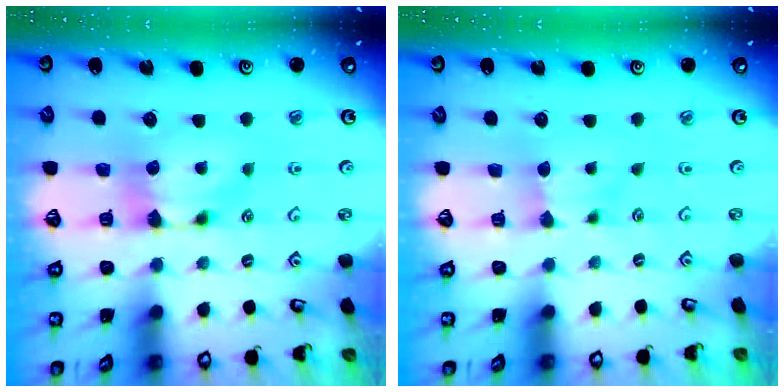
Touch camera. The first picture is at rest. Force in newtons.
{"total": 2.9, "press": 2.9, "slide": 0.3}